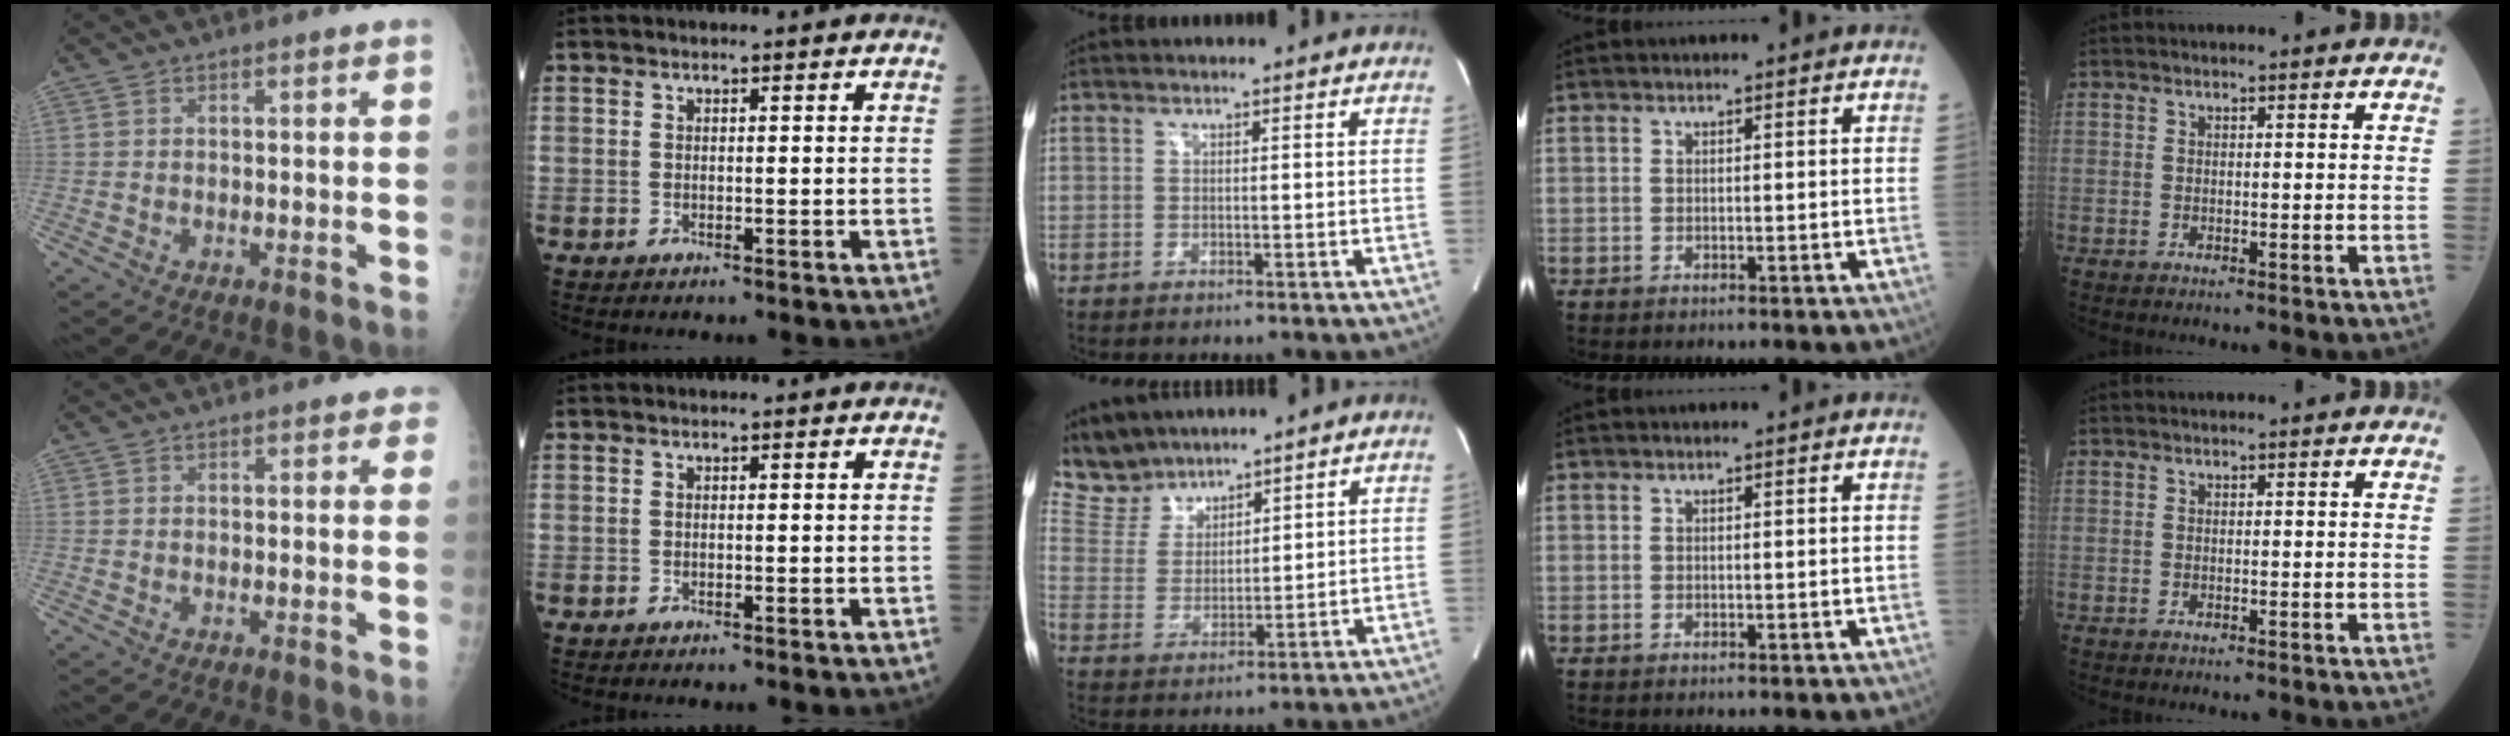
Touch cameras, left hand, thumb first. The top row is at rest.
{"thumb": {"total": 1.2, "force": [0.6, 0.8, 0.7], "torque": [0.014, 0.001, -0.001]}, "middle": {"total": 7.7, "force": [7.3, 2.4, 0.6], "torque": [-0.027, 0.016, 0.161]}}